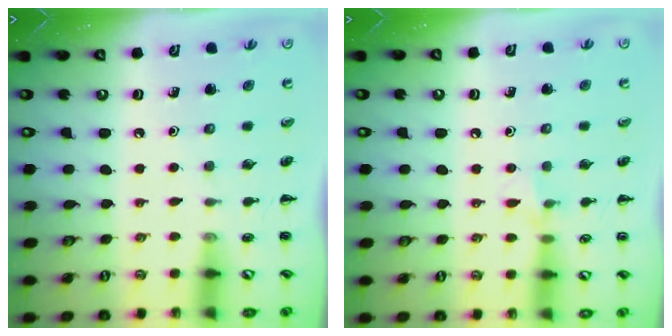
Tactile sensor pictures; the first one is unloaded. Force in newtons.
{"total": 5.7, "press": 5.5, "slide": 1.5}